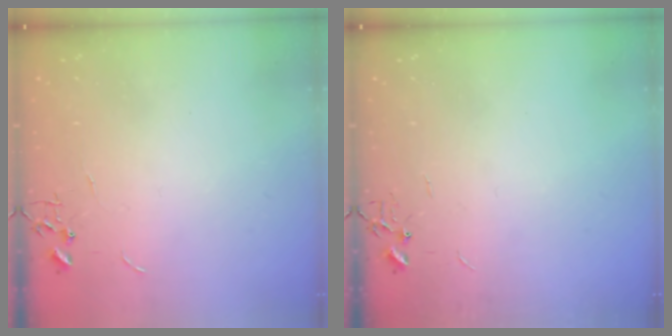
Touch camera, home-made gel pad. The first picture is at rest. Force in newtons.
{"total": 0.0}